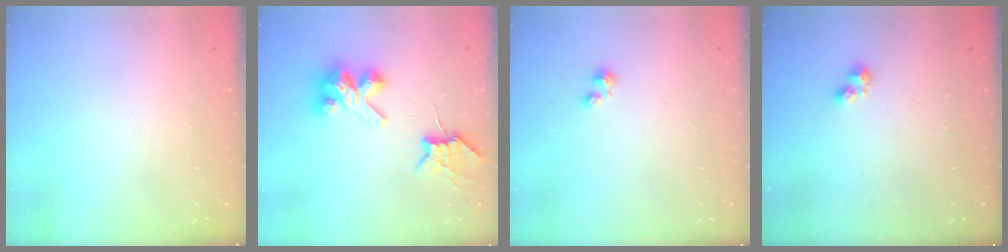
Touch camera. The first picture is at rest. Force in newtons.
{"total": 8.2, "press": 8.1, "slide": 0.8}
{"total": 2.3, "press": 2.3, "slide": 0.3}
{"total": 2.2, "press": 2.2, "slide": 0.3}